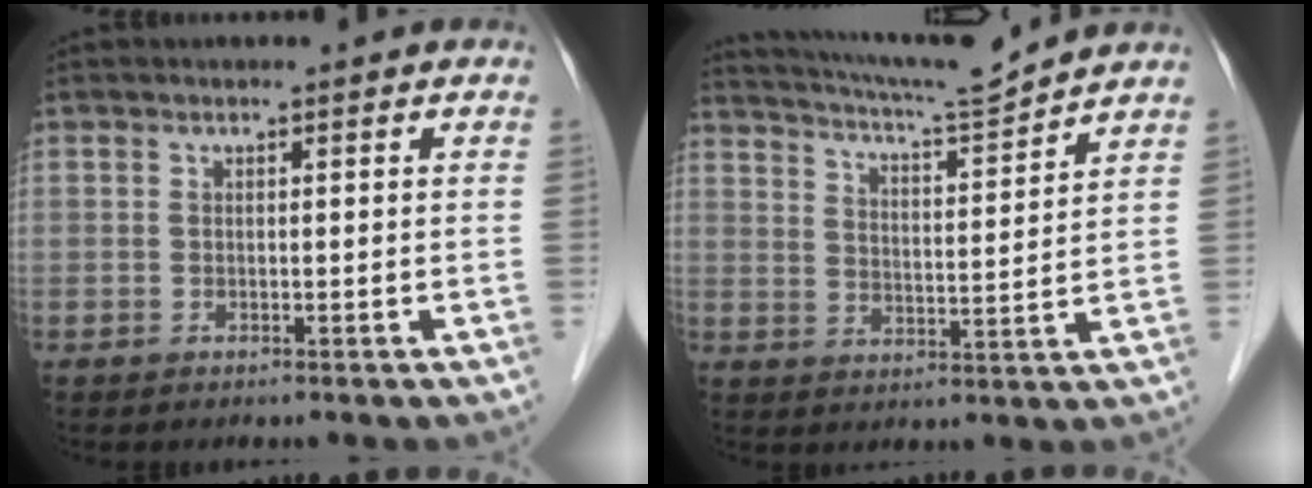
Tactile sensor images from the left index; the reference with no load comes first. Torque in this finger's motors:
{"motor_torque": [0.09, -0.20, 0.19, 0.04]}